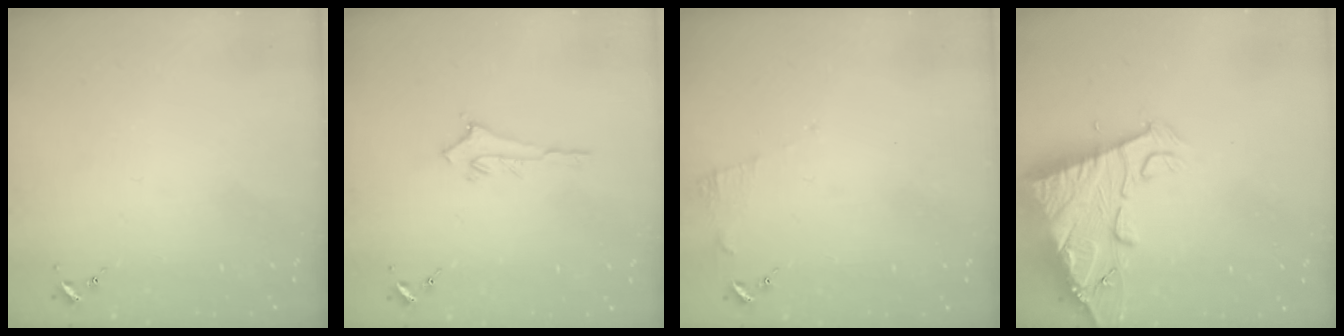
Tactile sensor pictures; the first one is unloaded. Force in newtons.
{"total": 2.9, "press": 2.8, "slide": 0.4}
{"total": 6.7, "press": 6.7, "slide": 0.5}
{"total": 15.0, "press": 14.9, "slide": 1.4}